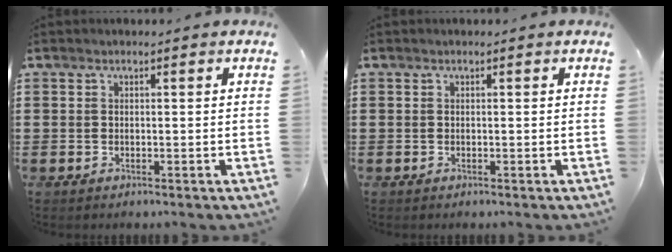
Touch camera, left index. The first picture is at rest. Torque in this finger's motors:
{"motor_torque": [-0.01, -0.01, 0.00, -0.01]}